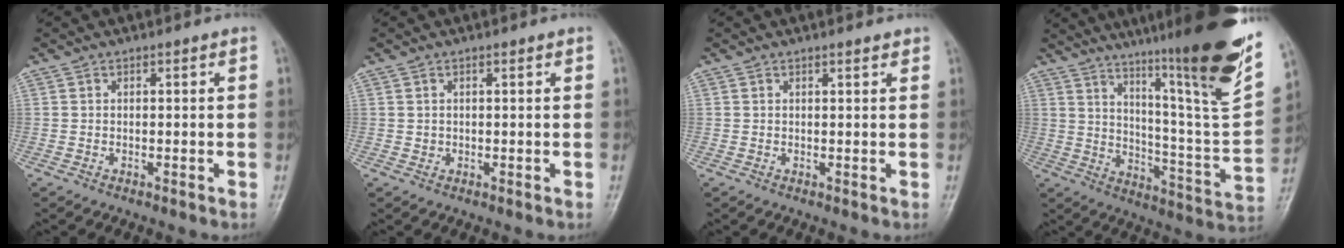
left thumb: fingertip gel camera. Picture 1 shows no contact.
{"total": 0.8, "force": [0.4, 0.6, 0.3], "torque": [0.003, -0.002, 0.007]}
{"total": 1.1, "force": [0.9, 0.3, 0.6], "torque": [-0.008, -0.005, 0.011]}
{"total": 28.1, "force": [17.7, 2.7, 21.7], "torque": [-0.305, -0.089, 0.265]}